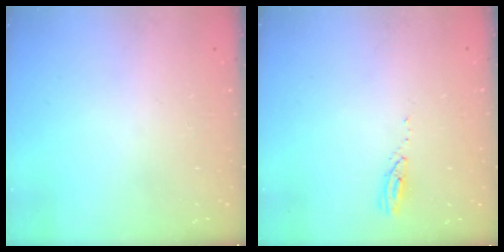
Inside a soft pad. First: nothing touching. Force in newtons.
{"total": 3.2, "press": 3.2, "slide": 0.2}